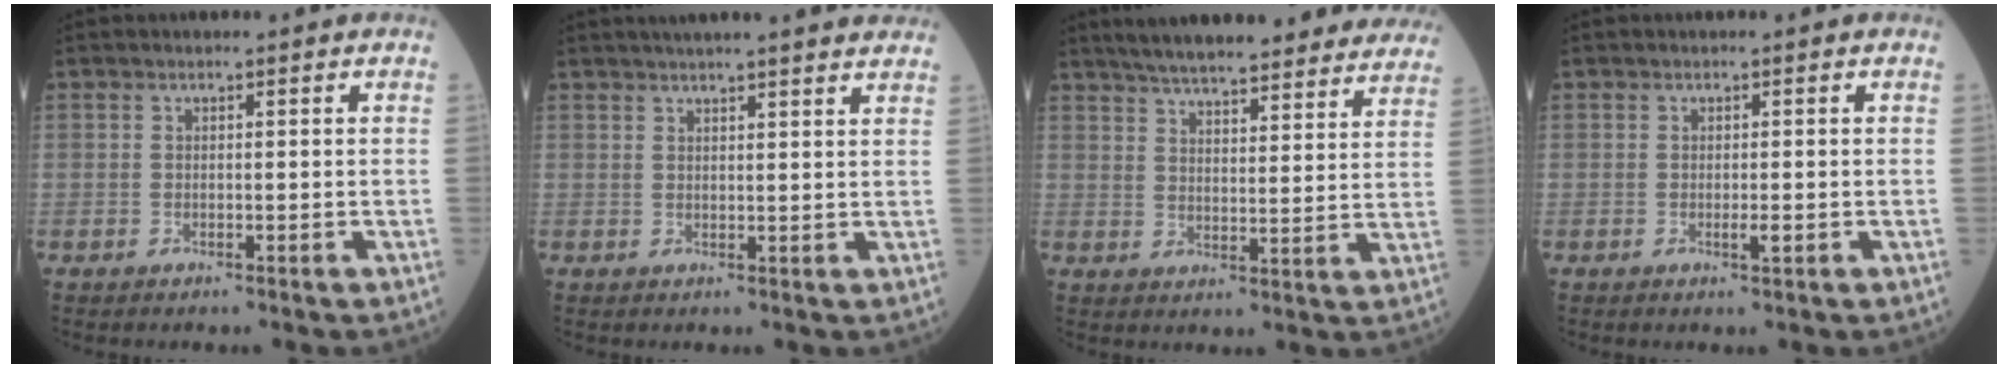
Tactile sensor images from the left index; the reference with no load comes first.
{"total": 13.5, "force": [12.1, 0.9, 6.0], "torque": [-0.080, 0.030, 0.143]}
{"total": 26.4, "force": [23.4, 4.6, 11.5], "torque": [-0.176, -0.008, 0.292]}
{"total": 1.2, "force": [-0.3, 0.2, 1.1], "torque": [-0.021, -0.002, -0.005]}